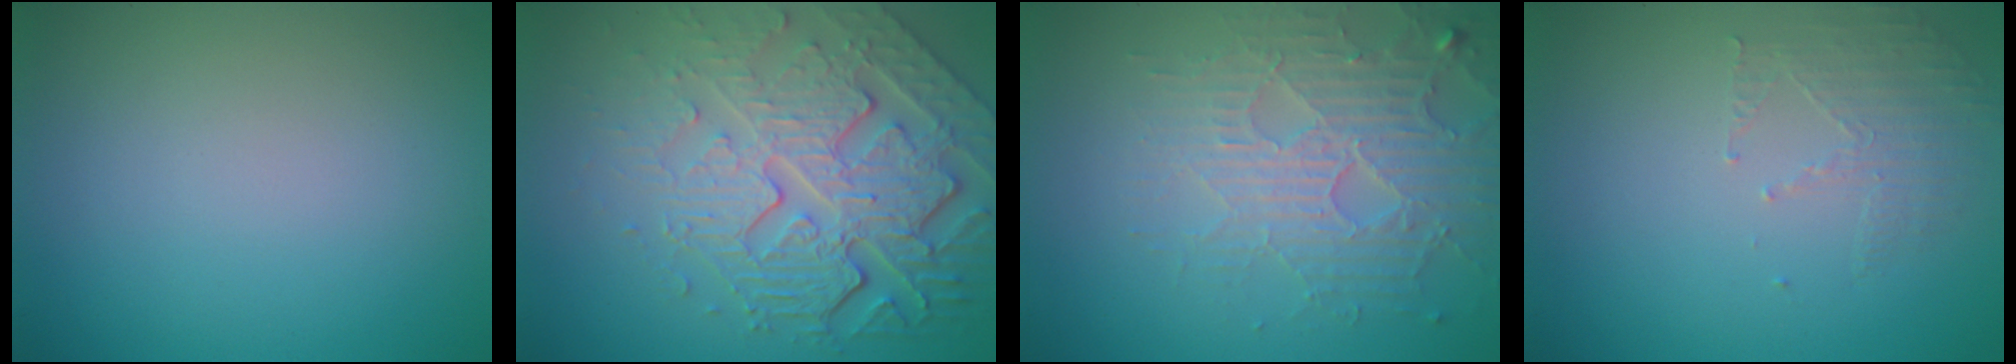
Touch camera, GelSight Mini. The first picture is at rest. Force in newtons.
{"total": 8.5, "press": 5.9, "slide": 6.2}
{"total": 4.1, "press": 4.1, "slide": 0.4}
{"total": 1.6, "press": 0.7, "slide": 1.4}